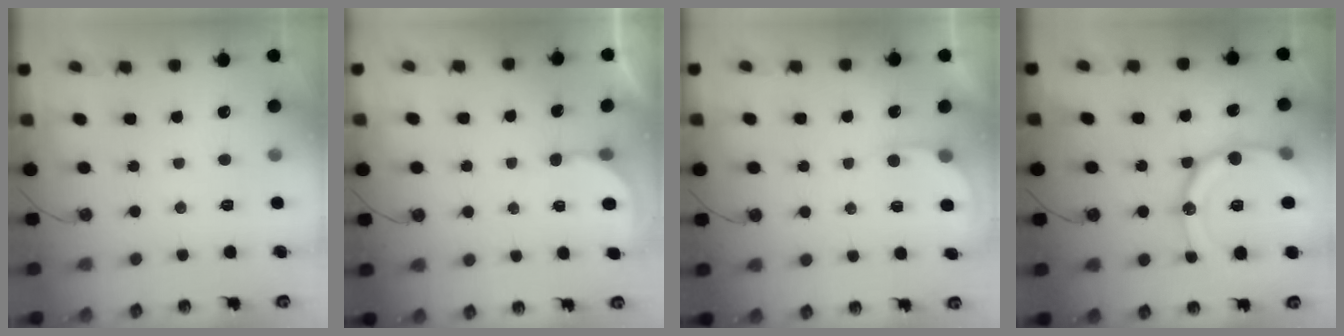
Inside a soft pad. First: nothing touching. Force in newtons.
{"total": 2.3, "press": 2.3, "slide": 0.2}
{"total": 3.4, "press": 3.4, "slide": 0.2}
{"total": 18.7, "press": 18.4, "slide": 3.3}